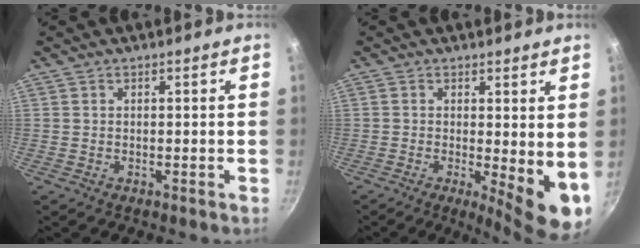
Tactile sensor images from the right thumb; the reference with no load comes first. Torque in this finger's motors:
{"motor_torque": [-0.03, 1.05, -0.12, 0.00, 0.25]}